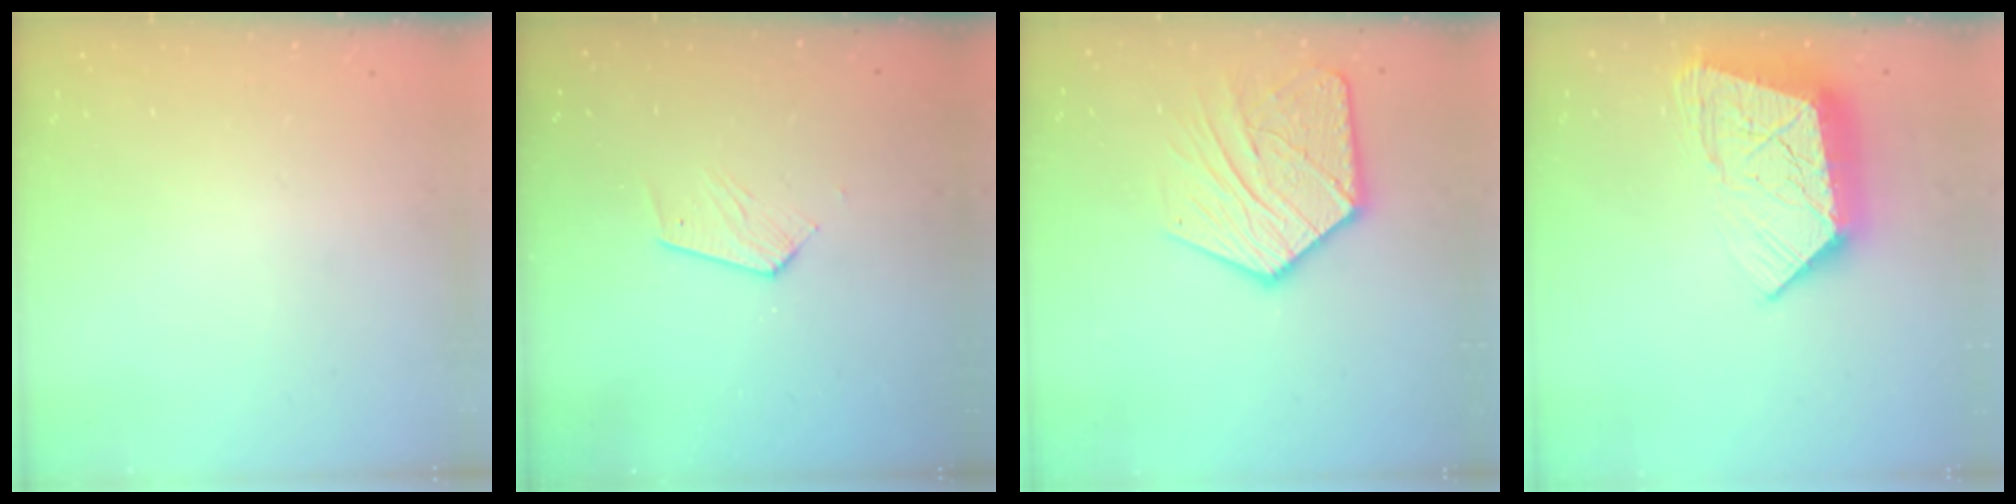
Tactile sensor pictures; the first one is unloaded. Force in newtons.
{"total": 6.2, "press": 6.2, "slide": 0.2}
{"total": 16.1, "press": 16.1, "slide": 1.1}
{"total": 17.3, "press": 17.2, "slide": 1.6}